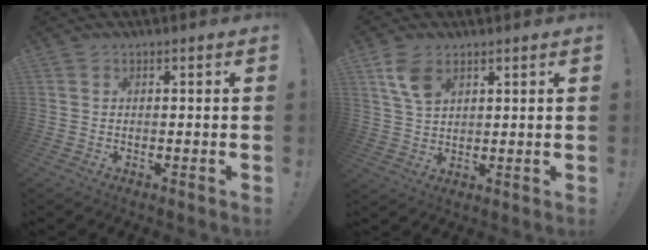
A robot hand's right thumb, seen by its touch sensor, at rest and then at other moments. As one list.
[{"total": 7.2, "force": [3.9, 4.0, 4.5], "torque": [-0.079, -0.014, 0.075]}]